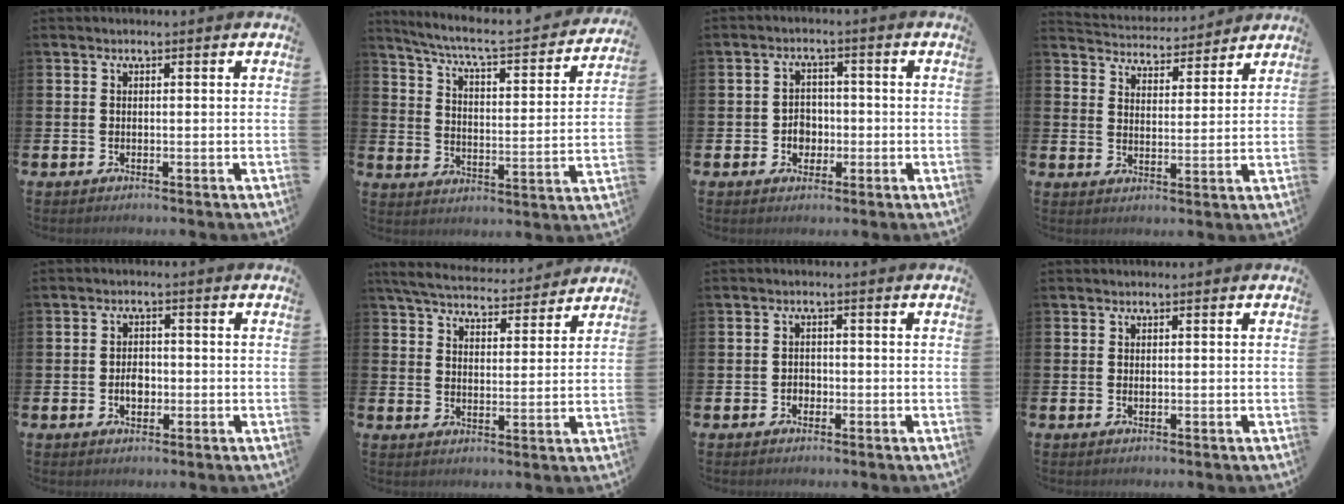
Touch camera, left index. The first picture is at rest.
{"total": 6.6, "force": [5.8, 1.0, 2.9], "torque": [-0.085, -0.045, 0.093]}
{"total": 3.2, "force": [-0.9, 2.8, 1.3], "torque": [-0.021, 0.001, -0.024]}
{"total": 4.5, "force": [4.4, 0.7, -0.2], "torque": [-0.009, -0.037, 0.075]}
{"total": 2.7, "force": [-0.6, 1.9, 1.8], "torque": [-0.015, -0.004, -0.017]}
{"total": 6.0, "force": [5.8, 1.1, 1.3], "torque": [-0.042, -0.039, 0.100]}
{"total": 1.4, "force": [-0.5, 1.2, 0.4], "torque": [-0.006, 0.003, -0.014]}
{"total": 0.0}